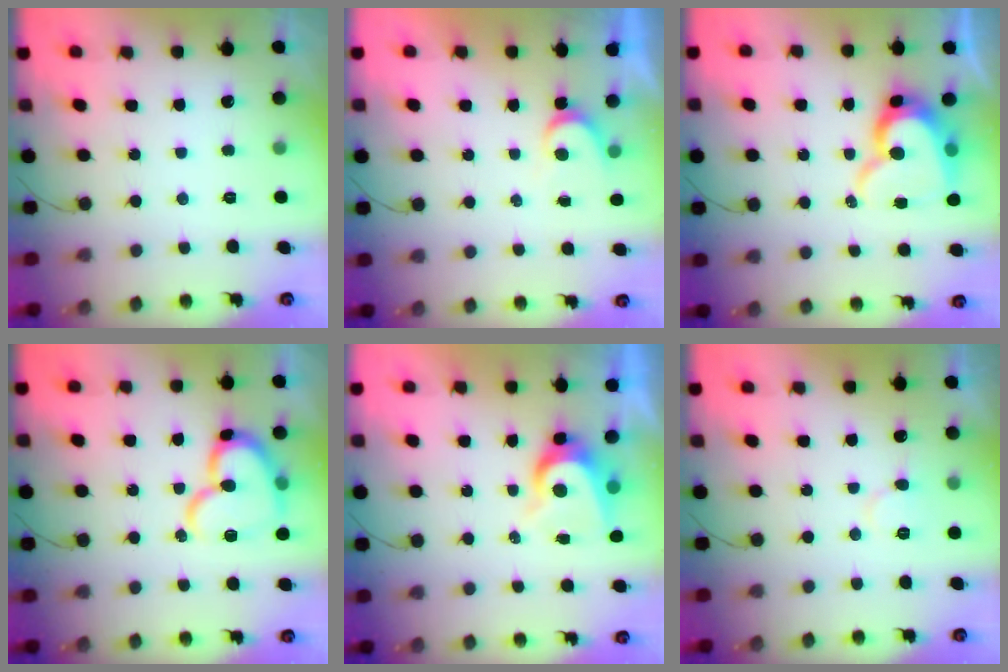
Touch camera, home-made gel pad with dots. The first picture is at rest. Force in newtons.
{"total": 3.7, "press": 3.7, "slide": 0.3}
{"total": 13.9, "press": 13.9, "slide": 1.3}
{"total": 16.1, "press": 16.1, "slide": 1.5}
{"total": 6.8, "press": 6.7, "slide": 0.4}
{"total": 6.0, "press": 6.0, "slide": 0.5}